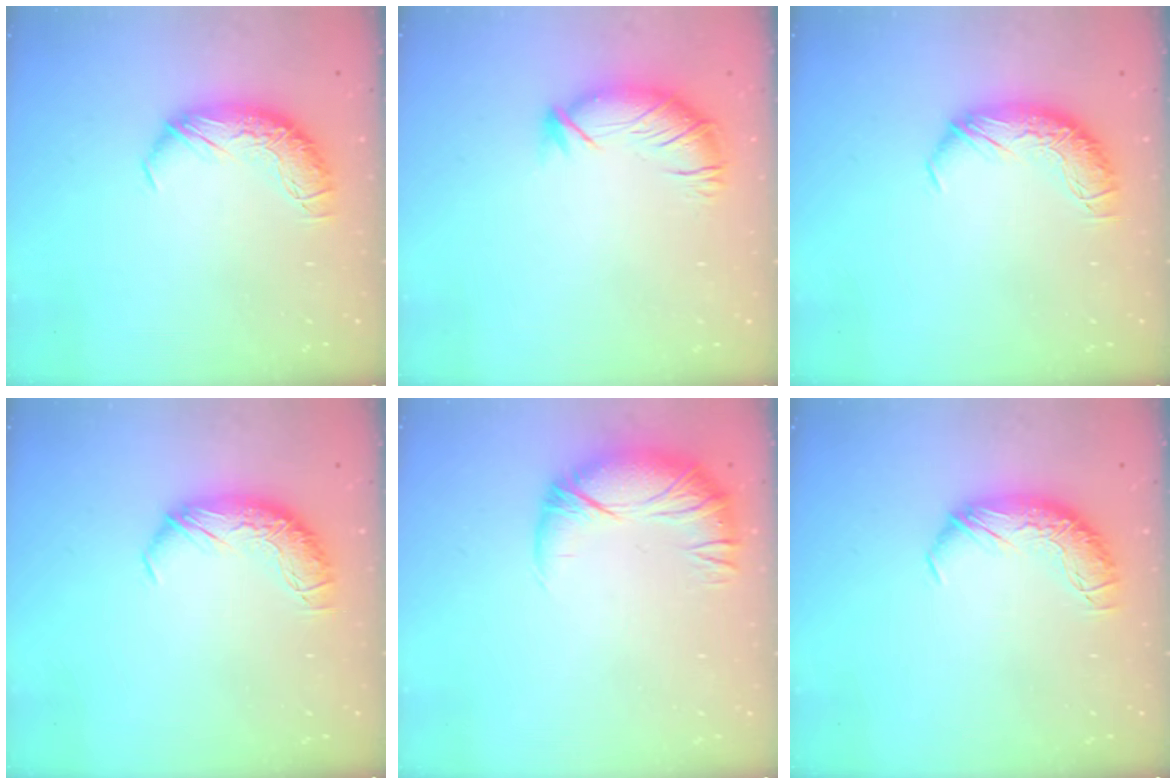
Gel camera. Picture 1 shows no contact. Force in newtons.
{"total": 2.8, "press": 2.0, "slide": 2.0}
{"total": 0.0}
{"total": 0.0}
{"total": 3.5, "press": 2.4, "slide": 2.6}
{"total": 0.0}